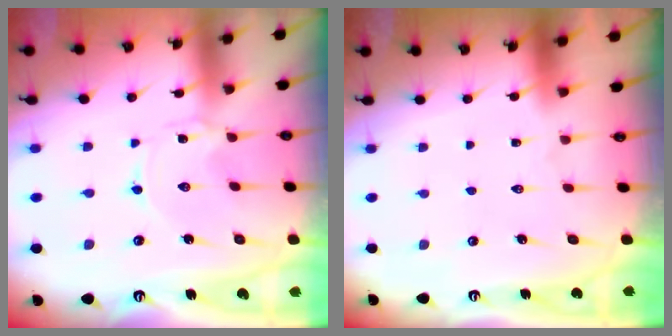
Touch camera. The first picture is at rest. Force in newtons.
{"total": 1.6, "press": 1.6, "slide": 0.1}